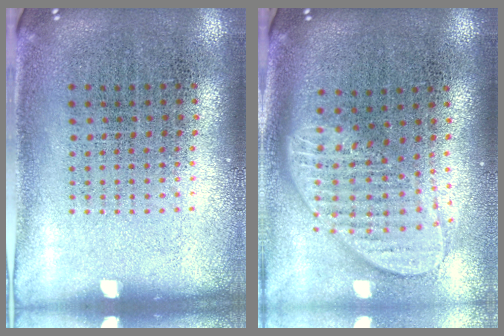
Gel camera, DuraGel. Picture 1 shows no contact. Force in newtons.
{"total": 2.0, "press": 1.6, "slide": 1.1}